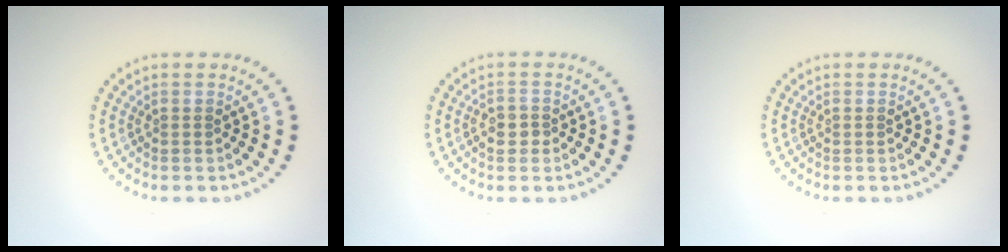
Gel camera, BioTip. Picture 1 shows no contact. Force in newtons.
{"total": 1.6, "press": 1.6, "slide": 0.3}
{"total": 0.0}